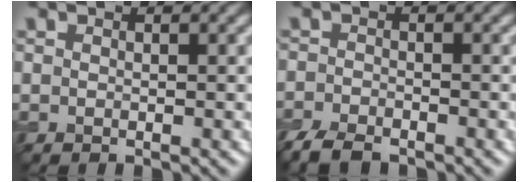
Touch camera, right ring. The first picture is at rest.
{"total": 4.1, "force": [-3.3, 1.5, 1.8], "torque": [-0.033, -0.010, -0.070]}